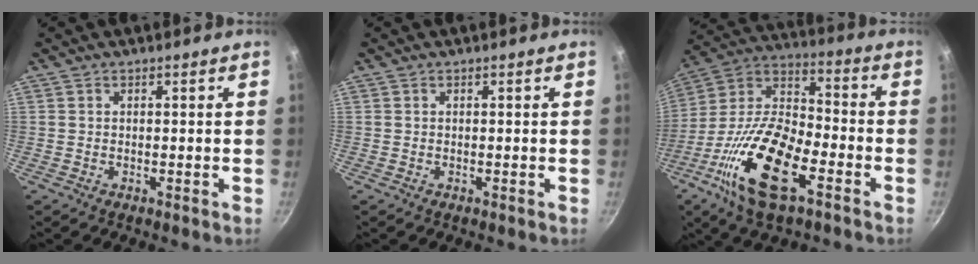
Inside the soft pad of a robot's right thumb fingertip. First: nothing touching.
{"total": 0.0}
{"total": 21.2, "force": [-9.2, 9.4, 16.6], "torque": [-0.308, 0.042, -0.191]}